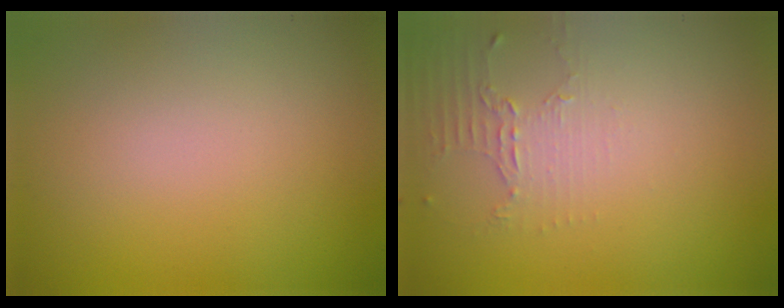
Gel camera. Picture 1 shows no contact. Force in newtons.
{"total": 2.0, "press": 1.5, "slide": 1.4}